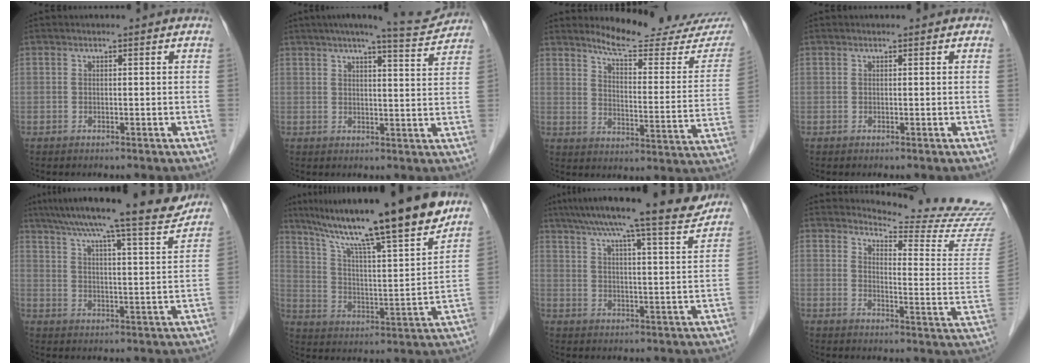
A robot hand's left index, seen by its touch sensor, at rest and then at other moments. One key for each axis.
{"total": 9.4, "fx": 8.5, "fy": 0.3, "fz": 4.0, "tx": -0.054, "ty": 0.000, "tz": 0.101}
{"total": 17.2, "fx": 16.0, "fy": 2.3, "fz": 5.9, "tx": -0.071, "ty": -0.080, "tz": 0.189}
{"total": 0.6, "fx": 0.4, "fy": 0.5, "fz": 0.1, "tx": -0.002, "ty": 0.002, "tz": 0.002}
{"total": 18.0, "fx": 15.8, "fy": 0.6, "fz": 8.7, "tx": -0.131, "ty": -0.009, "tz": 0.222}
{"total": 22.1, "fx": 17.7, "fy": 0.7, "fz": 13.3, "tx": -0.220, "ty": -0.005, "tz": 0.281}
{"total": 15.9, "fx": 13.8, "fy": 0.3, "fz": 7.8, "tx": -0.113, "ty": -0.005, "tz": 0.192}
{"total": 17.4, "fx": 17.2, "fy": -1.0, "fz": 2.6, "tx": -0.036, "ty": -0.148, "tz": 0.188}